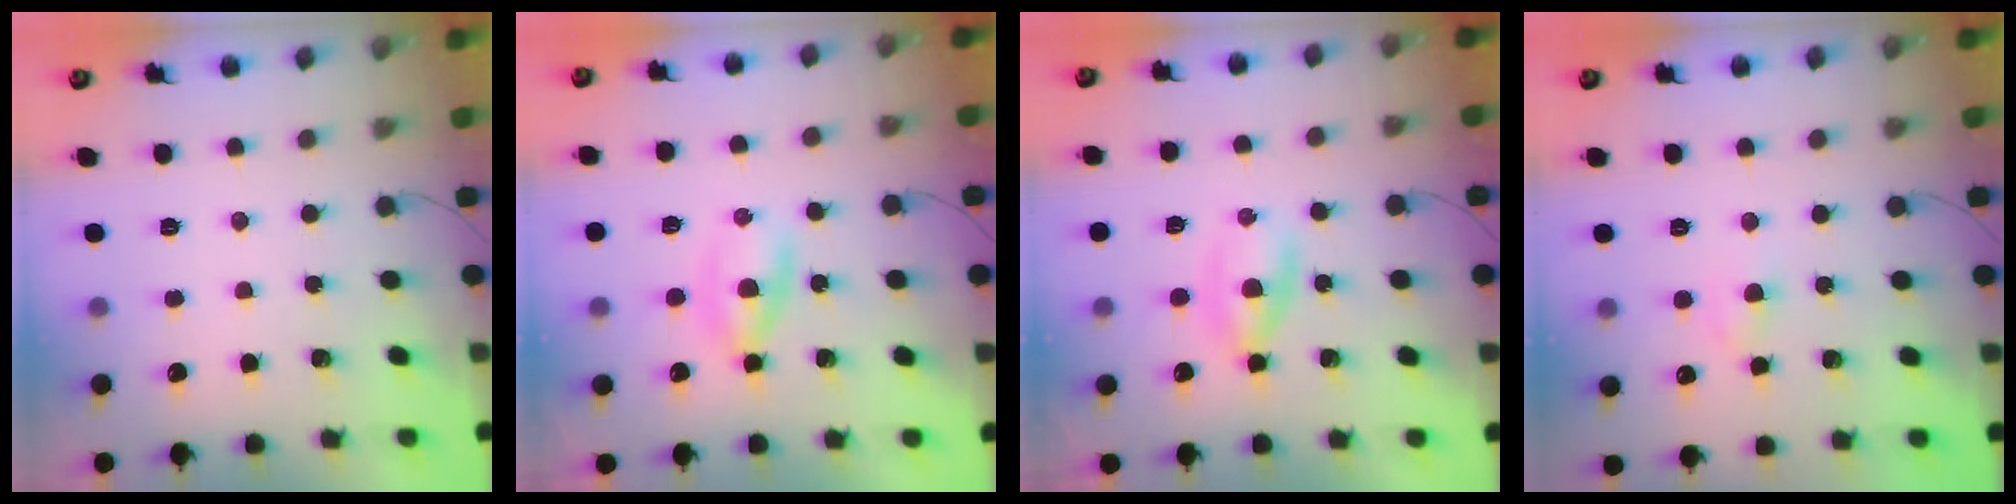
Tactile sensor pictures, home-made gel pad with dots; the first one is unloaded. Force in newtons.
{"total": 3.0, "press": 2.8, "slide": 1.2}
{"total": 3.0, "press": 2.8, "slide": 1.2}
{"total": 3.2, "press": 3.0, "slide": 1.2}